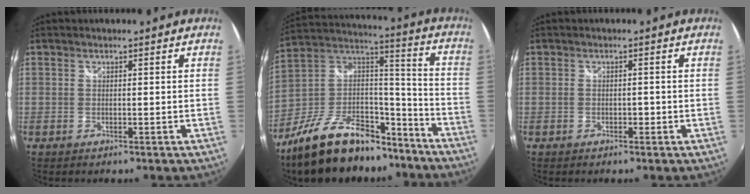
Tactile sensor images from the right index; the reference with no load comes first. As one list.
[{"total": 24.6, "force": [-17.4, 11.9, 12.7], "torque": [-0.240, 0.041, -0.266]}, {"total": 0.9, "force": [-0.4, 0.7, 0.4], "torque": [-0.007, 0.000, -0.005]}]